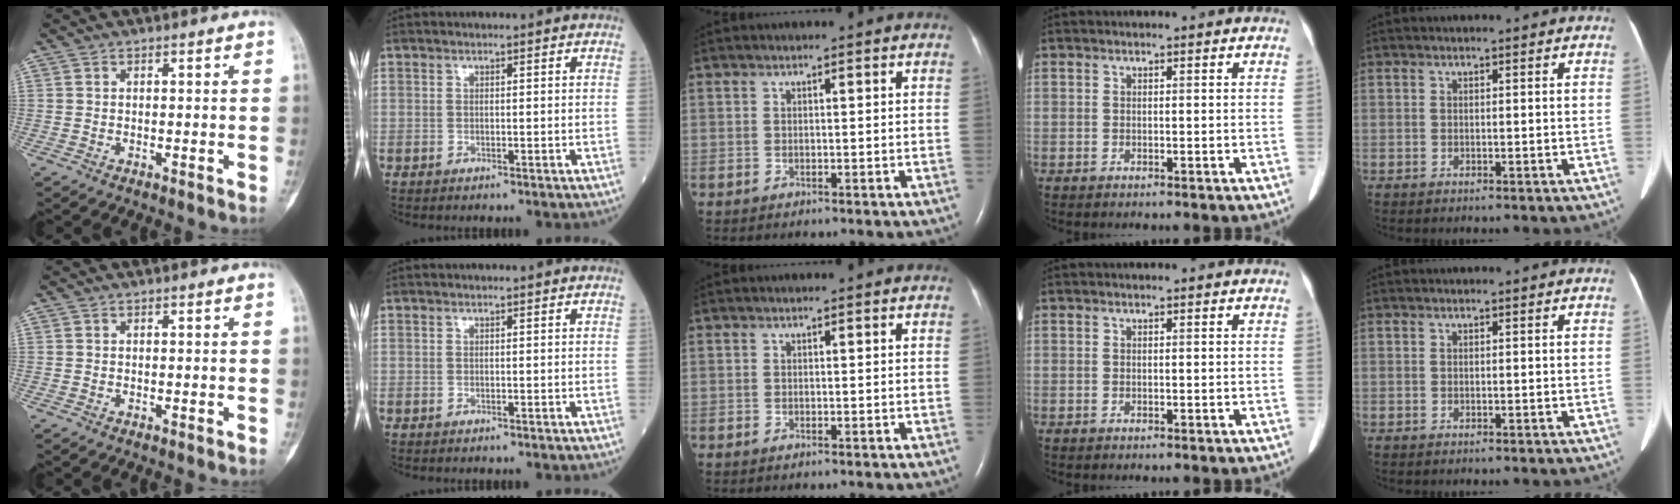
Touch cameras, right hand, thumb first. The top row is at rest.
{}